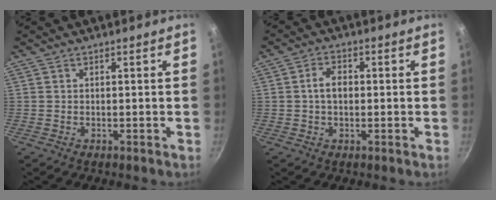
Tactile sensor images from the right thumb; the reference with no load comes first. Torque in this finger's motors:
{"motor_torque": [0.02, 0.01, 0.02, 0.01, 0.14]}